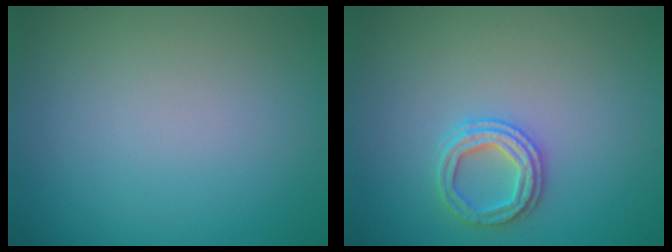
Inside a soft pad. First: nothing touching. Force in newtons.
{"total": 2.4, "press": 2.4, "slide": 0.4}